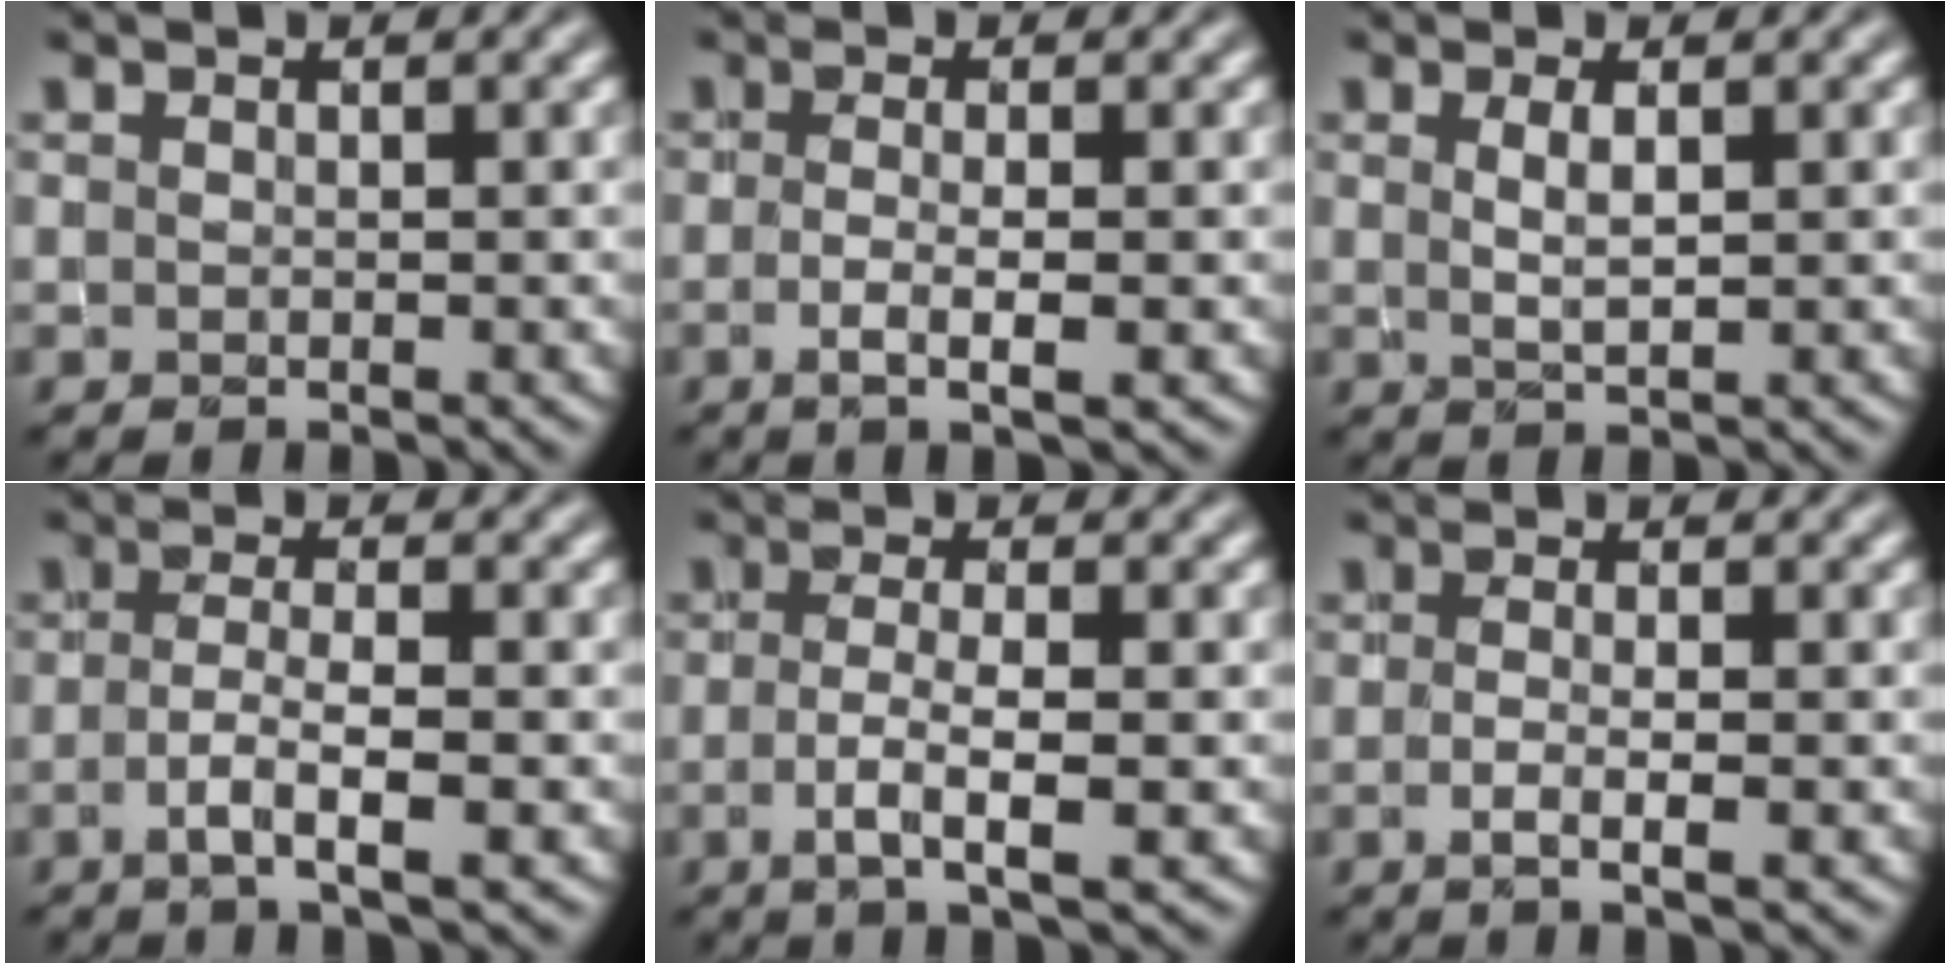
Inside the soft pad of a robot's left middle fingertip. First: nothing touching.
{"total": 2.6, "force": [-0.5, 0.7, 2.4], "torque": [-0.044, -0.007, -0.011]}
{"total": 1.7, "force": [0.6, 0.5, 1.6], "torque": [-0.029, -0.003, 0.013]}
{"total": 3.3, "force": [-1.2, 0.7, 3.1], "torque": [-0.058, -0.001, -0.025]}
{"total": 3.7, "force": [-0.9, 0.8, 3.4], "torque": [-0.066, -0.003, -0.017]}
{"total": 2.0, "force": [-0.5, 0.5, 1.8], "torque": [-0.033, -0.007, -0.013]}